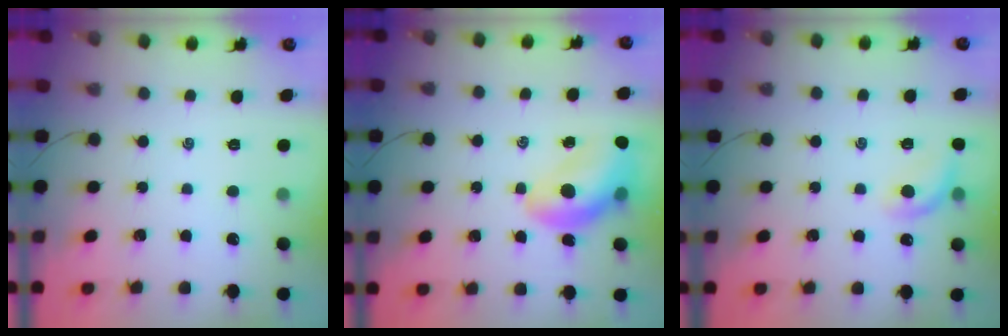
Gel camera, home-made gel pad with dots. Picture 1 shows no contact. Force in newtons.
{"total": 13.2, "press": 12.6, "slide": 3.9}
{"total": 9.5, "press": 9.2, "slide": 2.3}